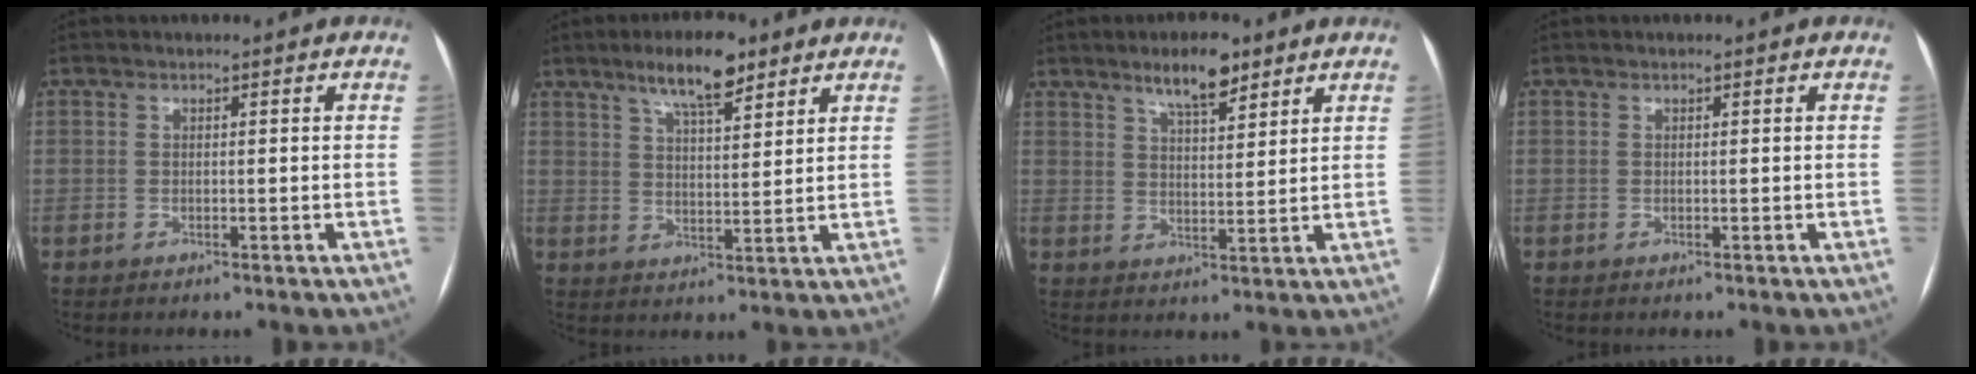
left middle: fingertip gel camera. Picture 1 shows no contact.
{"total": 8.6, "force": [5.9, 2.1, 5.9], "torque": [-0.100, 0.008, 0.101]}
{"total": 6.9, "force": [4.9, 1.8, 4.6], "torque": [-0.079, 0.005, 0.083]}
{"total": 0.0}